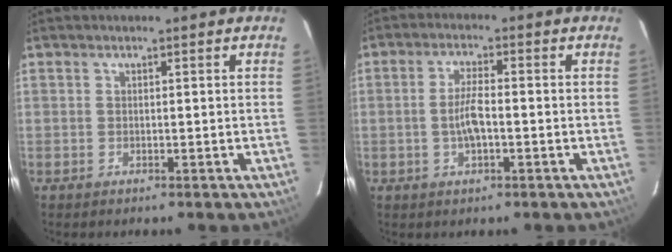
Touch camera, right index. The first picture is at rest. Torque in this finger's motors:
{"motor_torque": [-0.27, 0.02, 0.00, 0.01]}